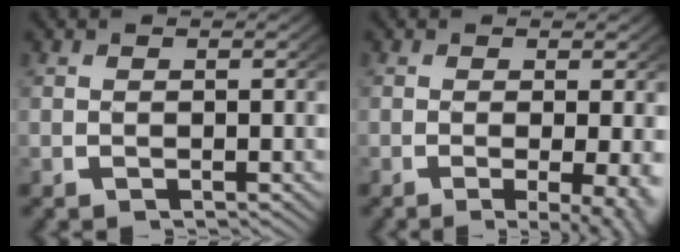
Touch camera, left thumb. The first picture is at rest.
{"total": 5.0, "force": [-2.0, 1.6, 4.3], "torque": [-0.066, -0.022, -0.021]}